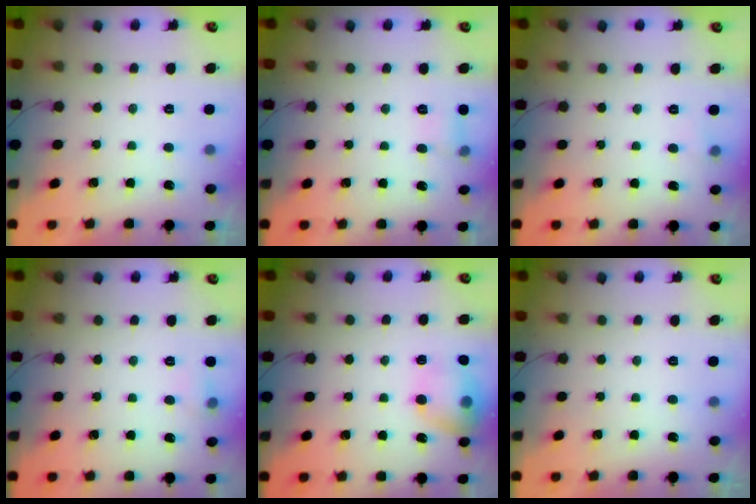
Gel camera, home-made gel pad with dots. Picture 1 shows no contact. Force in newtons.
{"total": 5.6, "press": 5.2, "slide": 2.0}
{"total": 3.4, "press": 3.2, "slide": 1.2}
{"total": 4.5, "press": 4.2, "slide": 1.6}
{"total": 13.8, "press": 13.7, "slide": 2.0}
{"total": 0.0}